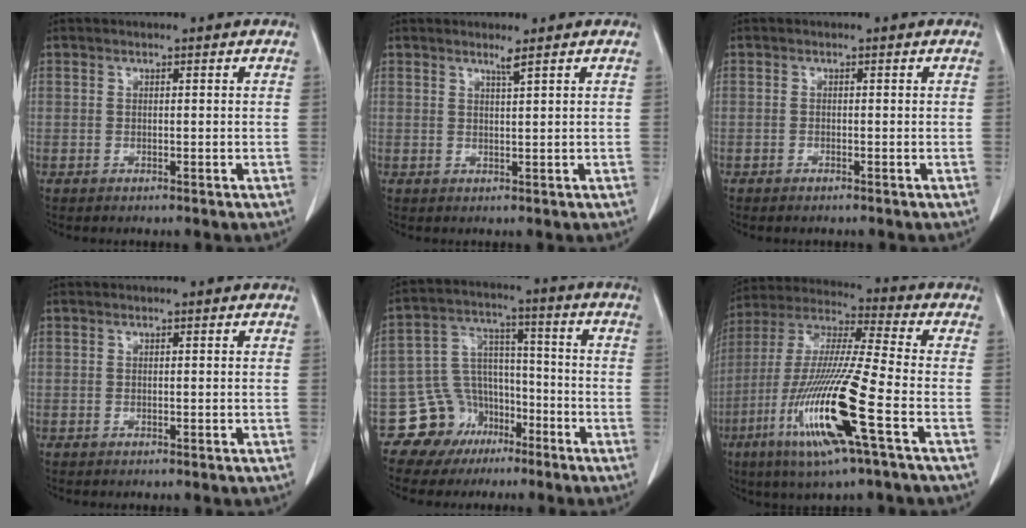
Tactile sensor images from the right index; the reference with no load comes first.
{"total": 1.2, "force": [0.9, -0.5, 0.7], "torque": [-0.028, -0.012, 0.020]}
{"total": 0.6, "force": [-0.5, 0.2, 0.3], "torque": [-0.010, -0.003, -0.004]}
{"total": 0.0}
{"total": 10.0, "force": [-5.9, 8.0, 0.9], "torque": [-0.012, 0.058, -0.089]}
{"total": 18.1, "force": [-6.9, 0.0, 16.7], "torque": [-0.353, -0.028, -0.136]}